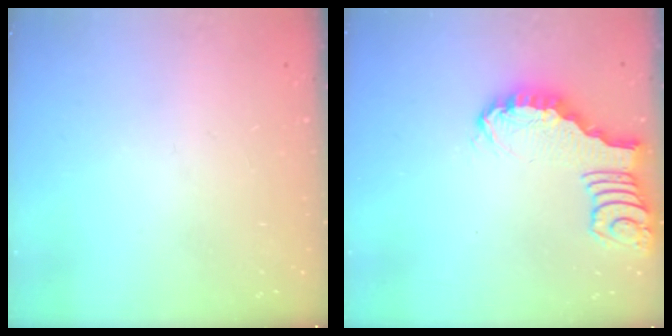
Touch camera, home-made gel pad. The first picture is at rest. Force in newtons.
{"total": 2.4, "press": 2.4, "slide": 0.2}